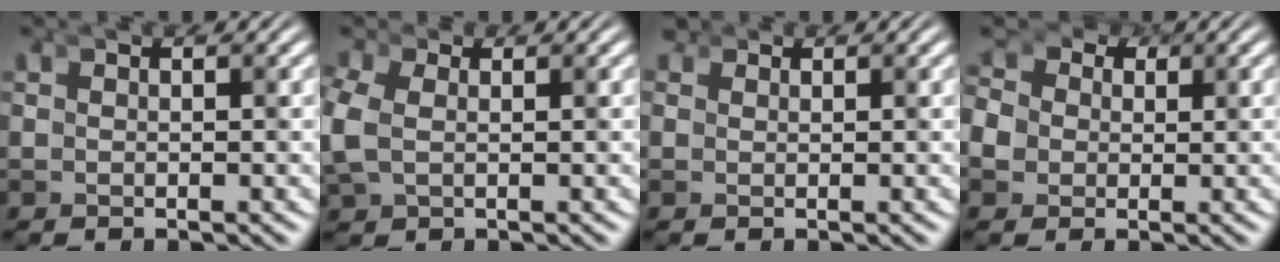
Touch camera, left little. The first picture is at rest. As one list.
[{"total": 1.4, "force": [-1.4, -0.1, -0.4], "torque": [-0.032, -0.027, -0.003]}, {"total": 1.5, "force": [0.3, -0.9, -1.2], "torque": [0.011, -0.006, 0.012]}, {"total": 1.6, "force": [-0.9, 0.9, -1.1], "torque": [-0.020, -0.027, -0.003]}]